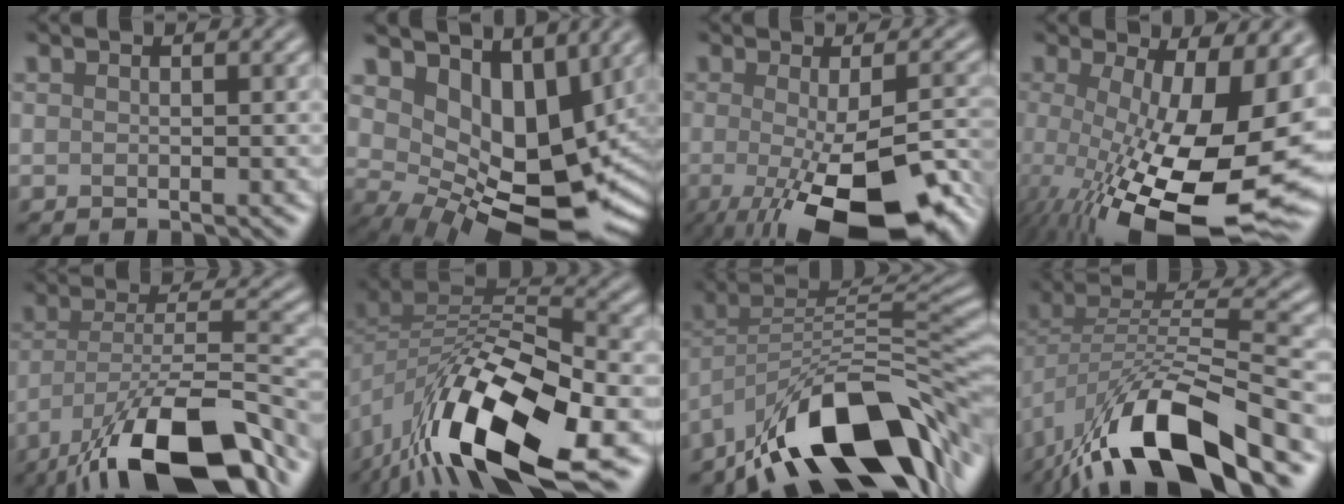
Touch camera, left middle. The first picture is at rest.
{"total": 11.6, "force": [3.0, 7.3, 8.5], "torque": [-0.098, -0.016, 0.066]}
{"total": 13.7, "force": [-5.3, 4.1, 12.0], "torque": [-0.159, -0.029, -0.075]}
{"total": 18.2, "force": [-3.4, 6.6, 16.7], "torque": [-0.254, -0.047, -0.033]}
{"total": 14.7, "force": [-10.2, 4.3, 9.6], "torque": [-0.169, -0.010, -0.172]}
{"total": 15.2, "force": [-8.4, 6.1, 11.1], "torque": [-0.210, -0.020, -0.144]}
{"total": 13.7, "force": [-8.6, 4.9, 9.5], "torque": [-0.142, 0.014, -0.158]}
{"total": 13.4, "force": [-8.1, 4.3, 9.7], "torque": [-0.172, -0.002, -0.147]}